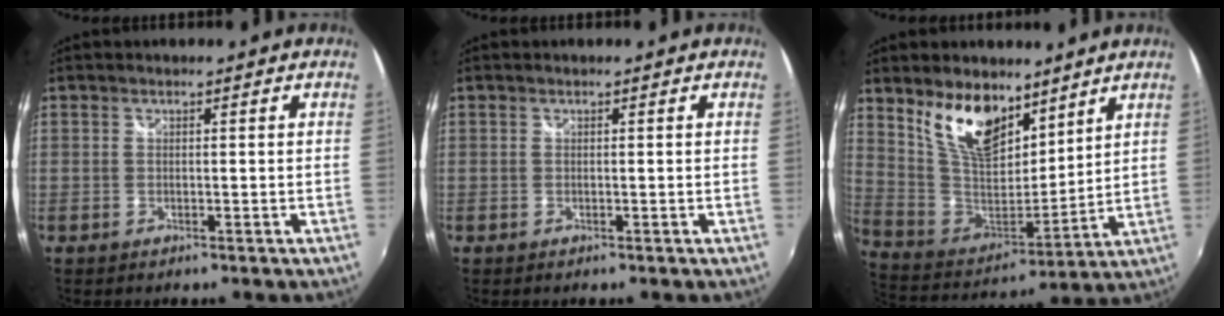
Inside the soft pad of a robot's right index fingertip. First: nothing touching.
{"total": 0.0}
{"total": 15.8, "force": [9.8, 8.1, 9.3], "torque": [-0.183, -0.001, 0.196]}